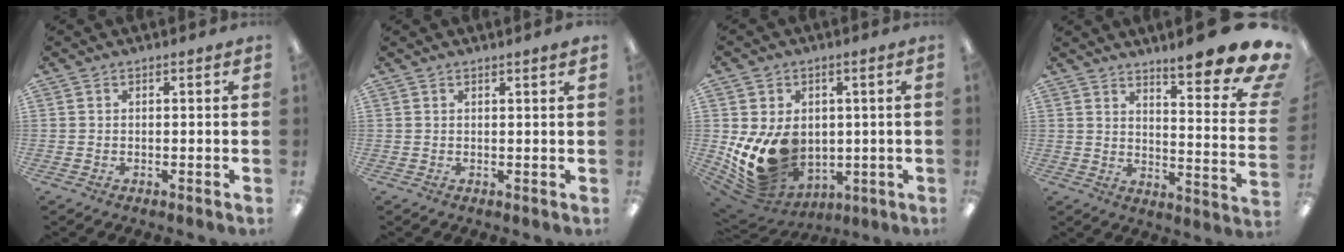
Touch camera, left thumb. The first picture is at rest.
{"total": 1.4, "force": [1.0, 0.0, 1.0], "torque": [-0.012, -0.004, 0.015]}
{"total": 13.6, "force": [-0.9, 10.8, 8.2], "torque": [-0.164, -0.015, -0.005]}
{"total": 13.9, "force": [10.7, 2.3, 8.7], "torque": [-0.114, -0.098, 0.172]}